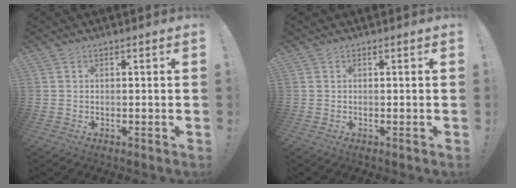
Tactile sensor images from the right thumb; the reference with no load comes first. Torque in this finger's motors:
{"motor_torque": [0.00, 0.00, 0.01, -0.01, 0.00]}